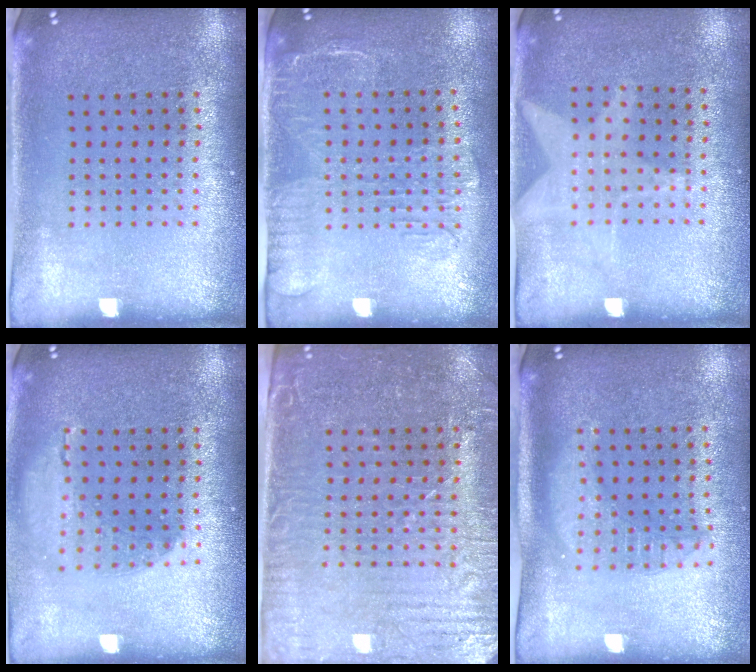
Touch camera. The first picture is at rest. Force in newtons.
{"total": 1.8, "press": 1.5, "slide": 0.9}
{"total": 1.3, "press": 0.9, "slide": 0.9}
{"total": 1.1, "press": 1.1, "slide": 0.2}
{"total": 3.8, "press": 3.5, "slide": 1.5}
{"total": 1.8, "press": 1.5, "slide": 0.9}